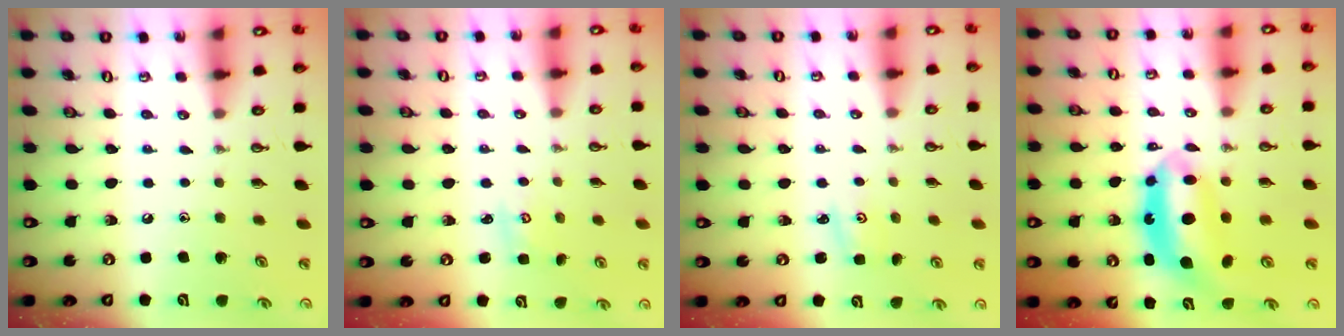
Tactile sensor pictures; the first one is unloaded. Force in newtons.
{"total": 1.7, "press": 1.7, "slide": 0.2}
{"total": 2.2, "press": 2.2, "slide": 0.3}
{"total": 8.3, "press": 8.2, "slide": 1.1}